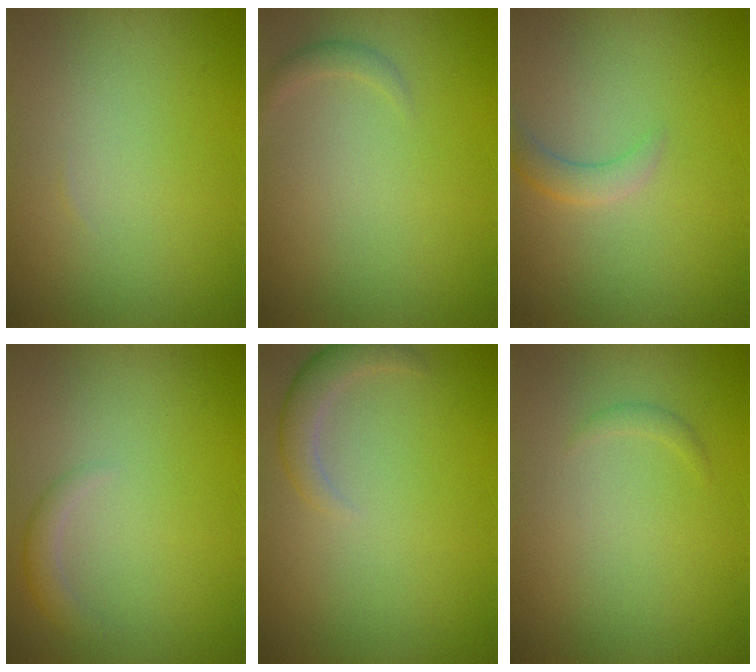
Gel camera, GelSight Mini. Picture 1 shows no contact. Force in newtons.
{"total": 1.0, "press": 1.0, "slide": 0.0}
{"total": 1.8, "press": 1.8, "slide": 0.1}
{"total": 1.4, "press": 1.4, "slide": 0.1}
{"total": 2.3, "press": 2.3, "slide": 0.3}
{"total": 0.6, "press": 0.6, "slide": 0.1}